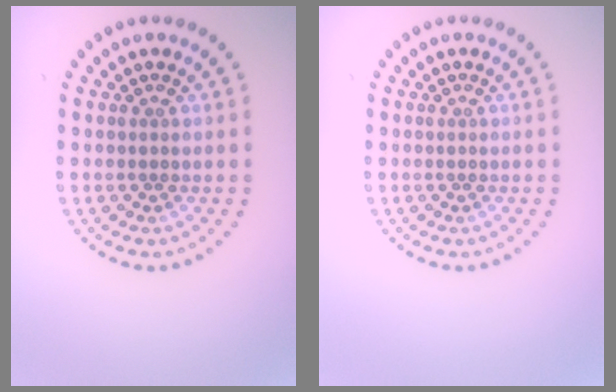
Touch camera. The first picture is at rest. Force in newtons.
{"total": 0.0}